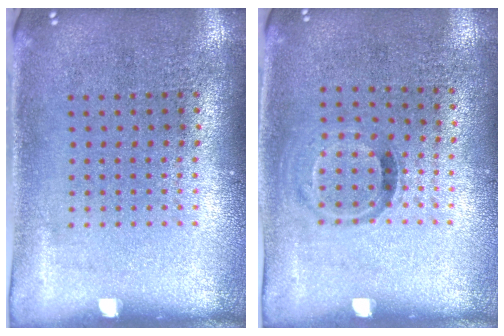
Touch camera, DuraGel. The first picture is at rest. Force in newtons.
{"total": 0.8, "press": 0.6, "slide": 0.6}